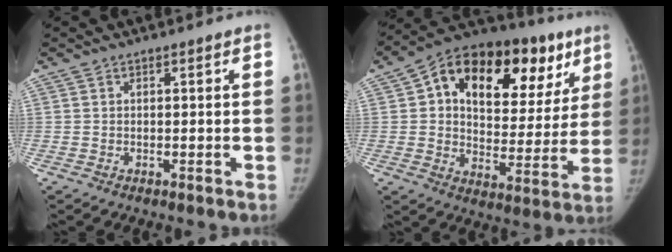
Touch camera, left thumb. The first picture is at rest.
{"total": 27.0, "force": [11.3, 15.7, 18.8], "torque": [-0.228, 0.029, 0.173]}